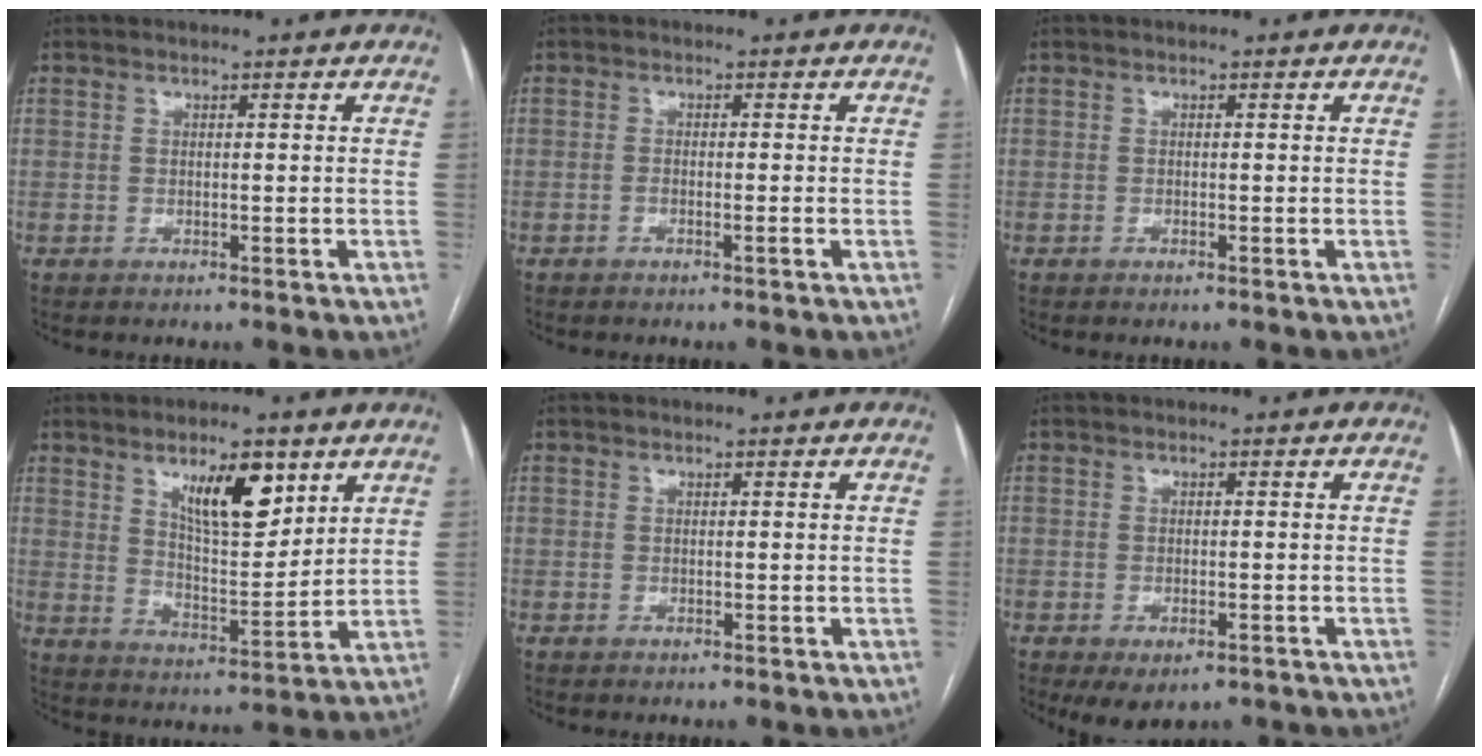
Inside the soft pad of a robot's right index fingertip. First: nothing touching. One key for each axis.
{"total": 1.2, "fx": -0.6, "fy": 0.0, "fz": 1.0, "tx": -0.017, "ty": 0.000, "tz": -0.011}
{"total": 0.0}
{"total": 10.2, "fx": 5.6, "fy": 3.1, "fz": 7.9, "tx": -0.133, "ty": -0.005, "tz": 0.102}
{"total": 0.0}
{"total": 4.7, "fx": -3.0, "fy": 2.2, "fz": 2.9, "tx": -0.041, "ty": -0.006, "tz": -0.035}